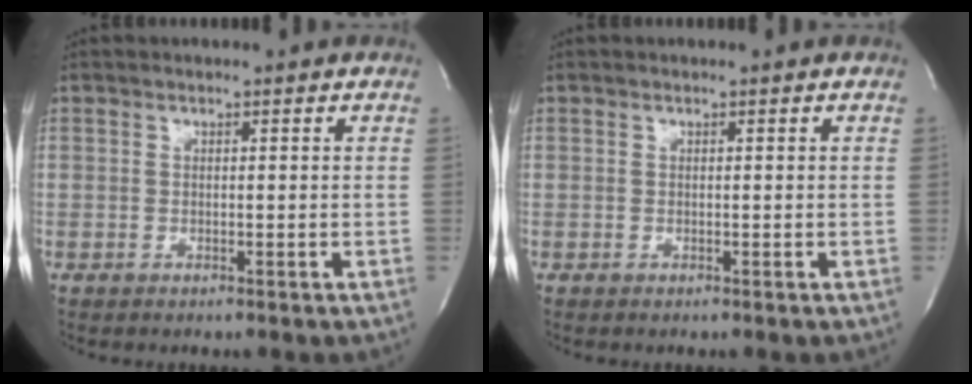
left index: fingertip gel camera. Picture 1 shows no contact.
{"total": 0.0}